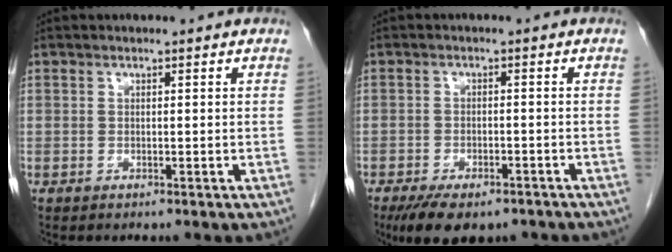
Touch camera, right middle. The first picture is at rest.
{"total": 9.1, "force": [-6.8, 3.7, 4.8], "torque": [-0.070, -0.005, -0.100]}